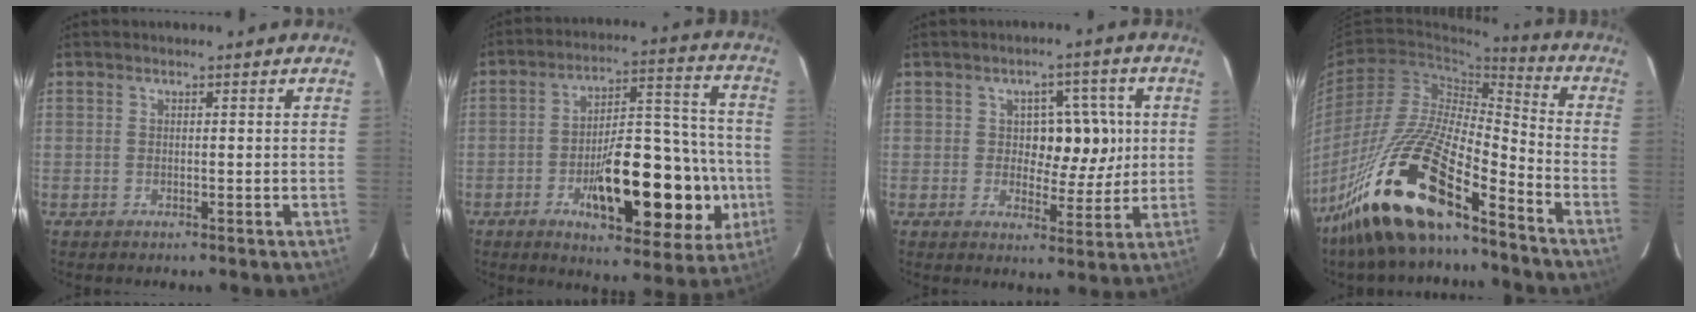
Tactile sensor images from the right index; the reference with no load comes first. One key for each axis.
{"total": 19.9, "fx": -5.9, "fy": 6.7, "fz": 17.8, "tx": -0.237, "ty": 0.024, "tz": -0.075}
{"total": 7.4, "fx": 1.0, "fy": 4.6, "fz": 5.7, "tx": -0.065, "ty": 0.019, "tz": 0.021}
{"total": 20.0, "fx": -13.8, "fy": 4.1, "fz": 13.9, "tx": -0.292, "ty": -0.028, "tz": -0.257}